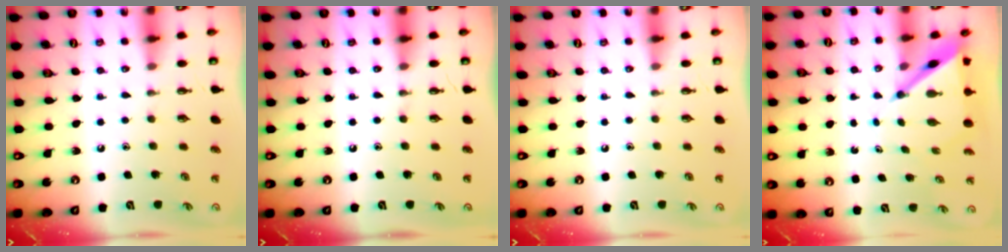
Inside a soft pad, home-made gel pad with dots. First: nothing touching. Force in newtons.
{"total": 0.0}
{"total": 0.0}
{"total": 5.9, "press": 5.9, "slide": 0.6}